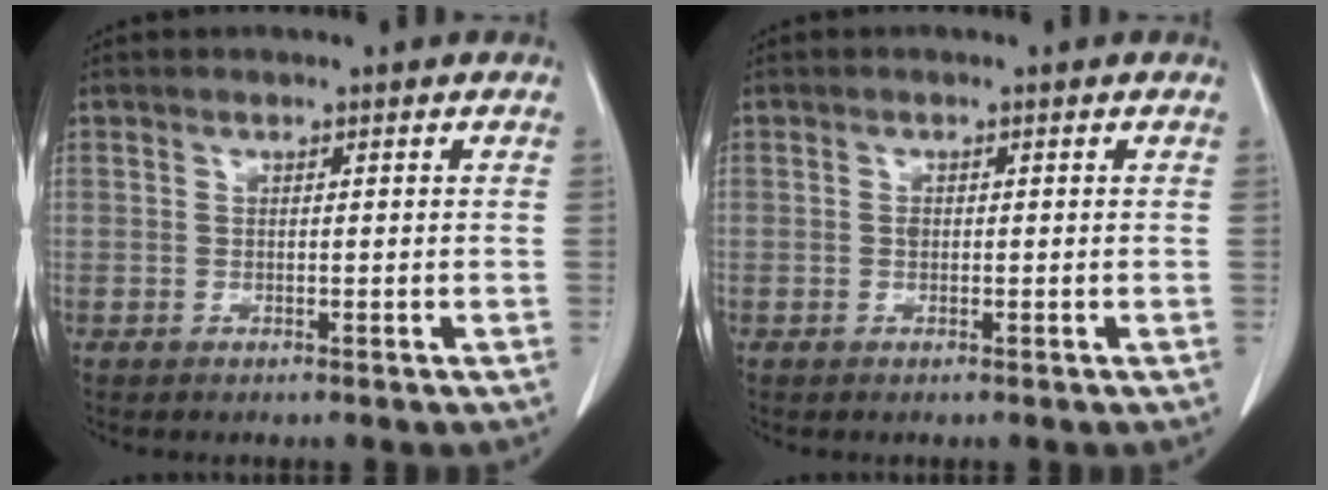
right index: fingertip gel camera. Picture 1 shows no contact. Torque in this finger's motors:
{"motor_torque": [0.17, 0.03, 0.06, 0.02]}